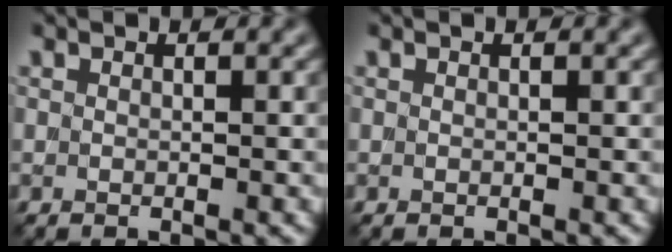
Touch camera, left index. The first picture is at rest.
{"total": 0.0}